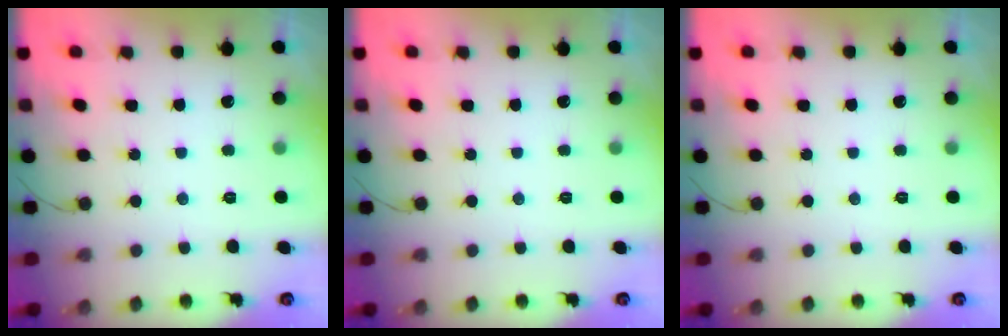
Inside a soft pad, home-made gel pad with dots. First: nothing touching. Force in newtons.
{"total": 0.0}
{"total": 0.0}